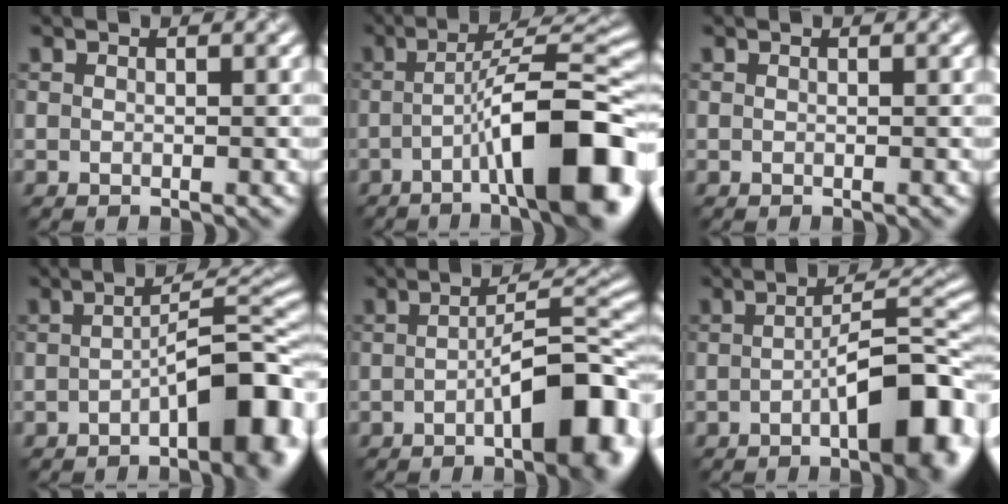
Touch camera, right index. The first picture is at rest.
{"total": 12.5, "force": [-3.8, 2.8, 11.6], "torque": [-0.159, 0.015, -0.057]}
{"total": 0.0}
{"total": 8.5, "force": [-3.0, 2.4, 7.6], "torque": [-0.095, 0.013, -0.051]}
{"total": 9.3, "force": [-2.9, 2.6, 8.4], "torque": [-0.110, 0.009, -0.049]}
{"total": 9.2, "force": [-2.9, 2.6, 8.3], "torque": [-0.110, 0.008, -0.047]}